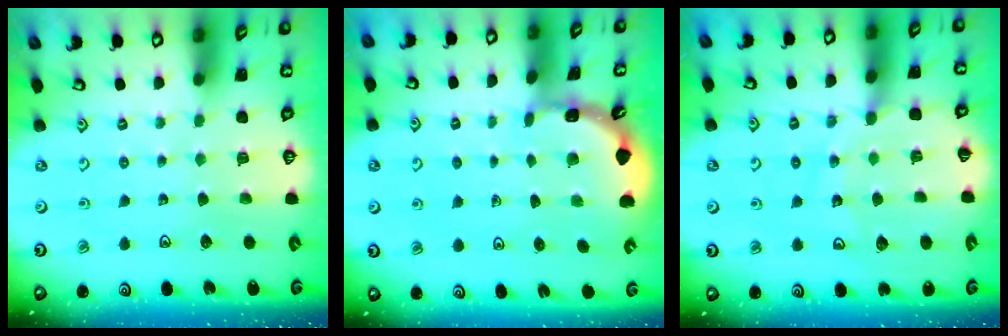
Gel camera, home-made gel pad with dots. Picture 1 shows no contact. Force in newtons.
{"total": 1.7, "press": 1.7, "slide": 0.1}
{"total": 10.1, "press": 10.1, "slide": 0.6}